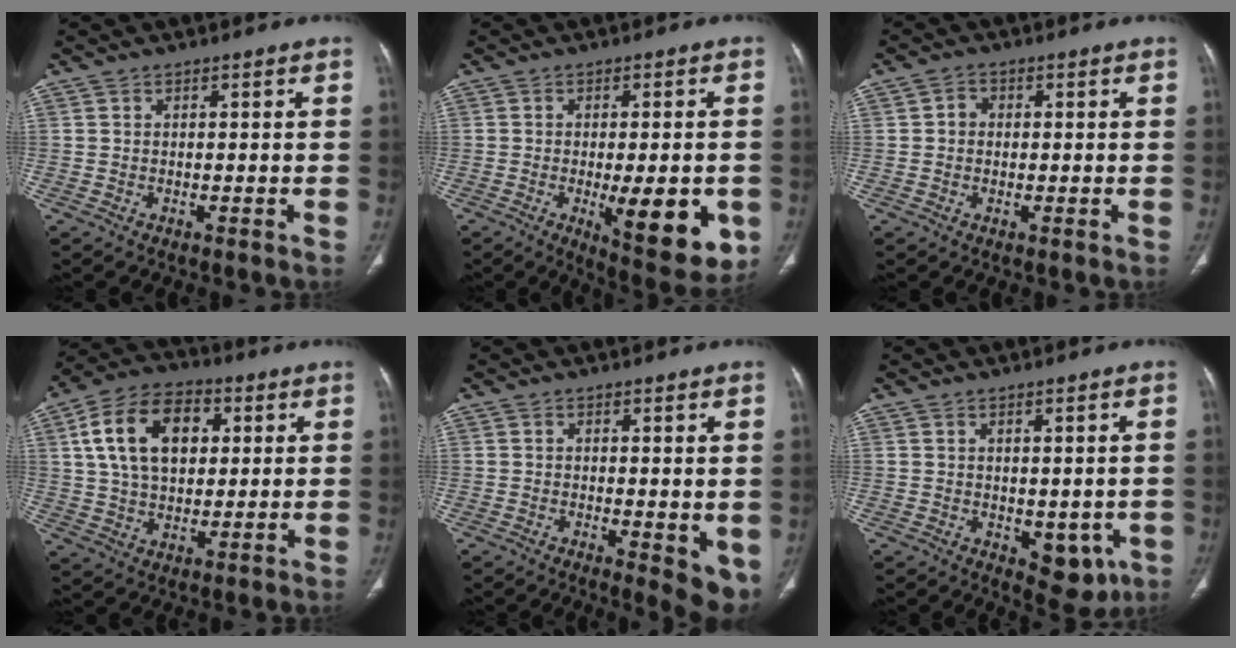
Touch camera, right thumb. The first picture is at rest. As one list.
[{"total": 14.4, "force": [-3.7, 5.0, 13.0], "torque": [-0.155, -0.019, -0.036]}, {"total": 2.3, "force": [0.1, 2.1, 1.0], "torque": [-0.004, 0.007, -0.001]}, {"total": 16.5, "force": [4.5, 10.7, 11.7], "torque": [-0.185, 0.007, 0.077]}, {"total": 6.4, "force": [-0.5, 2.5, 5.8], "torque": [-0.067, -0.017, -0.002]}, {"total": 6.7, "force": [-1.2, 4.0, 5.2], "torque": [-0.033, -0.012, -0.001]}]